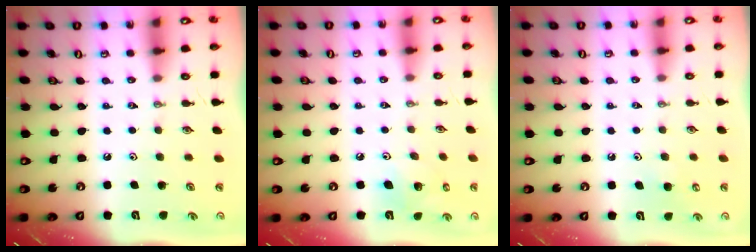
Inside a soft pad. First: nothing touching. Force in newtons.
{"total": 7.9, "press": 7.8, "slide": 1.4}
{"total": 4.4, "press": 4.4, "slide": 0.5}